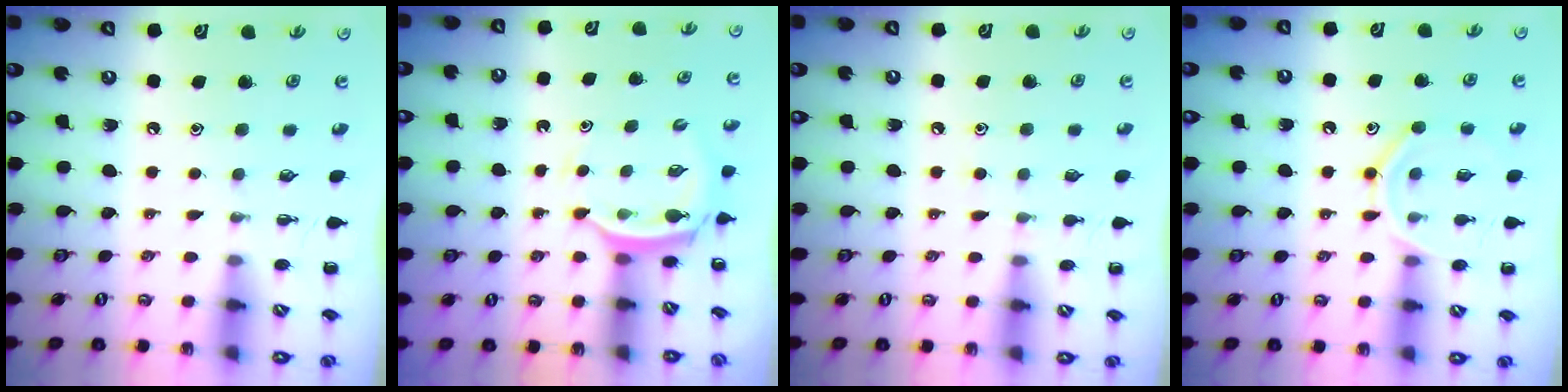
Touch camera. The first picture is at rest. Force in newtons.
{"total": 3.9, "press": 3.9, "slide": 0.6}
{"total": 4.0, "press": 3.7, "slide": 1.5}
{"total": 10.5, "press": 10.4, "slide": 1.1}